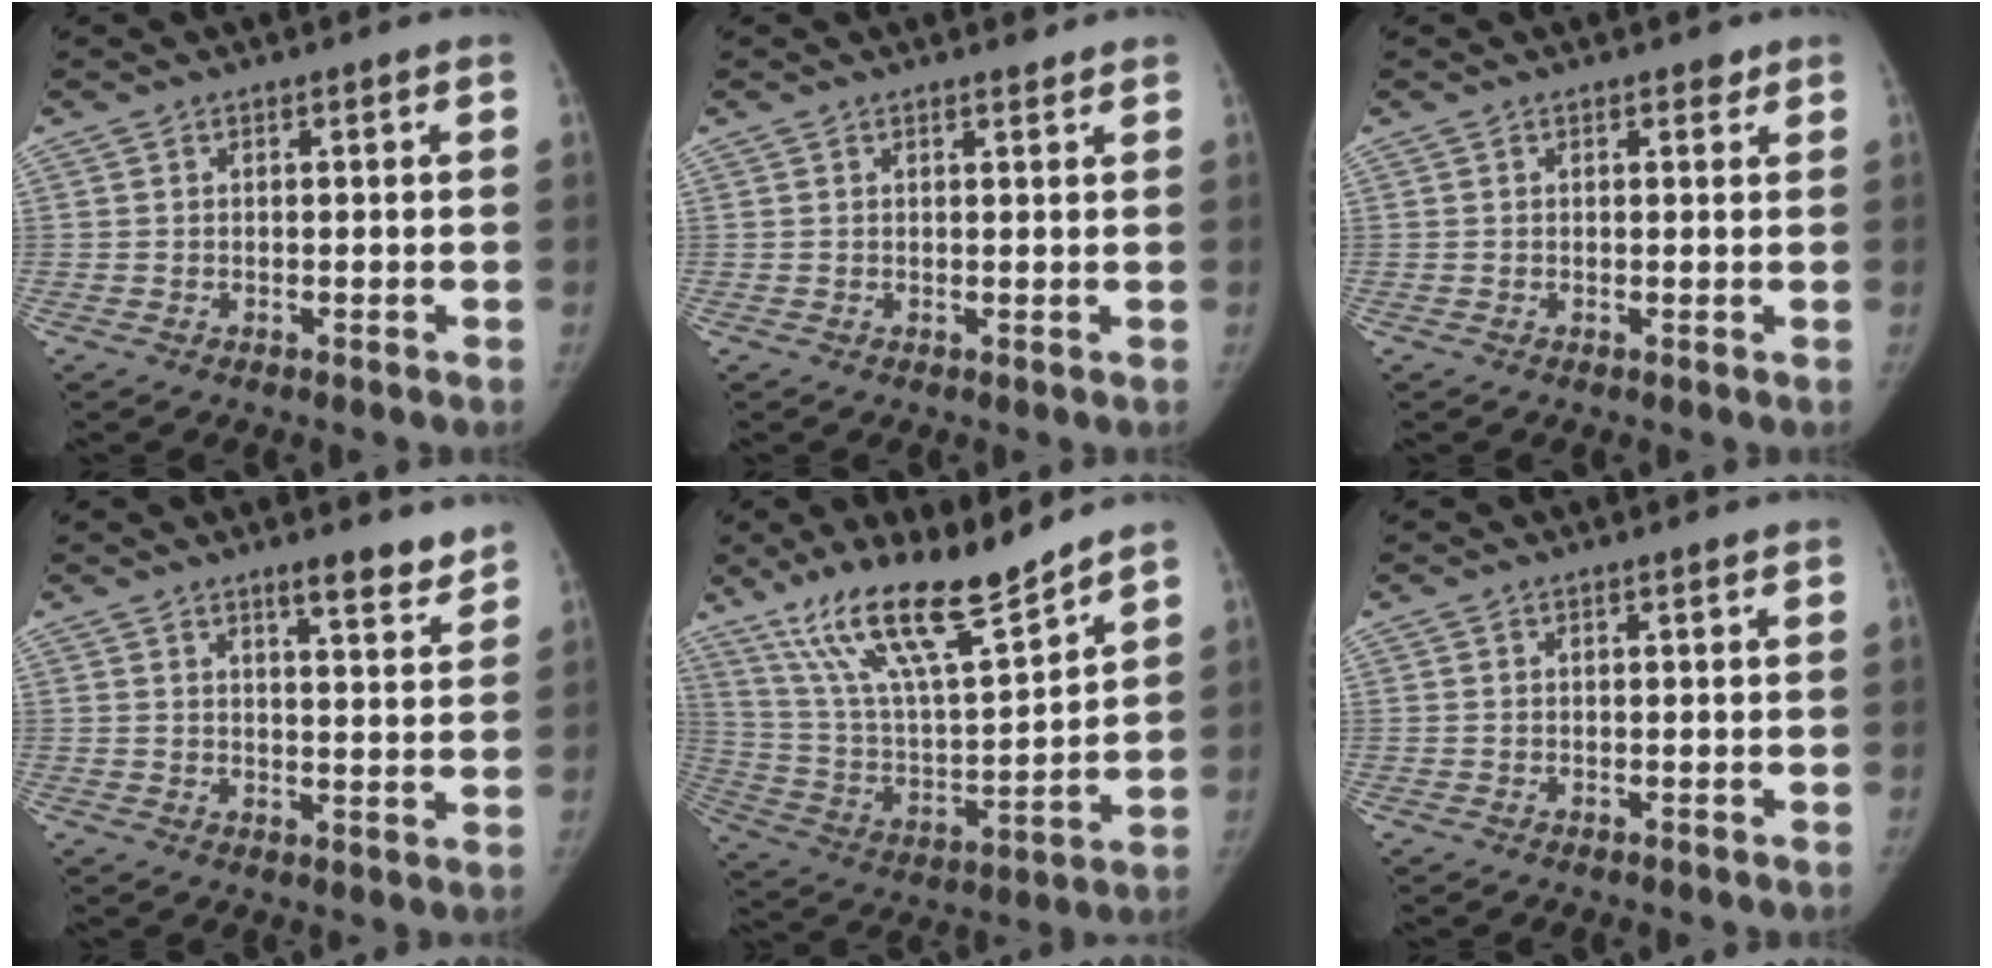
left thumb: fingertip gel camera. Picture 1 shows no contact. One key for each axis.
{"total": 1.3, "fx": 1.2, "fy": 0.3, "fz": 0.5, "tx": -0.005, "ty": -0.009, "tz": 0.017}
{"total": 1.1, "fx": 0.8, "fy": 0.7, "fz": 0.4, "tx": 0.008, "ty": -0.004, "tz": 0.008}
{"total": 6.9, "fx": 5.4, "fy": 1.4, "fz": 4.1, "tx": -0.039, "ty": -0.038, "tz": 0.076}
{"total": 19.5, "fx": 14.9, "fy": 3.5, "fz": 12.1, "tx": -0.191, "ty": -0.075, "tz": 0.279}
{"total": 0.5, "fx": 0.4, "fy": 0.1, "fz": 0.3, "tx": -0.007, "ty": -0.001, "tz": 0.006}